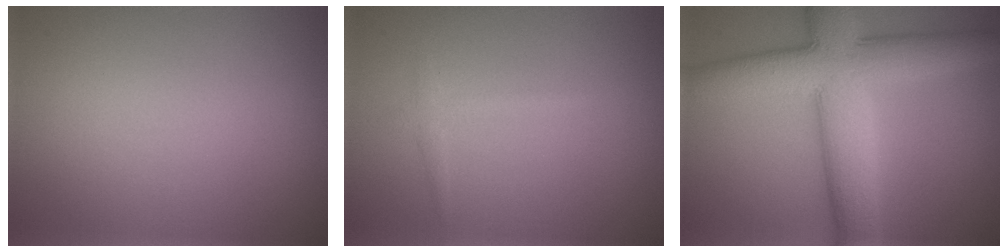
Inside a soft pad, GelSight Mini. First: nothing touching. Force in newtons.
{"total": 0.6, "press": 0.6, "slide": 0.1}
{"total": 9.6, "press": 9.6, "slide": 0.3}